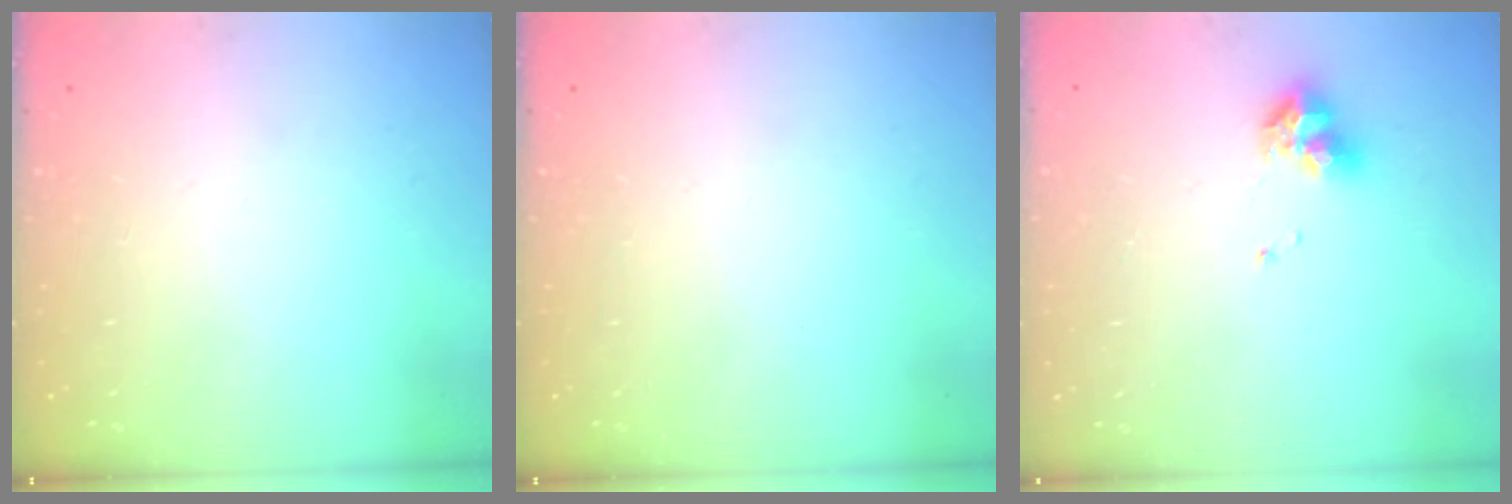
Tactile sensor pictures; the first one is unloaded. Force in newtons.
{"total": 0.0}
{"total": 7.6, "press": 7.5, "slide": 0.8}